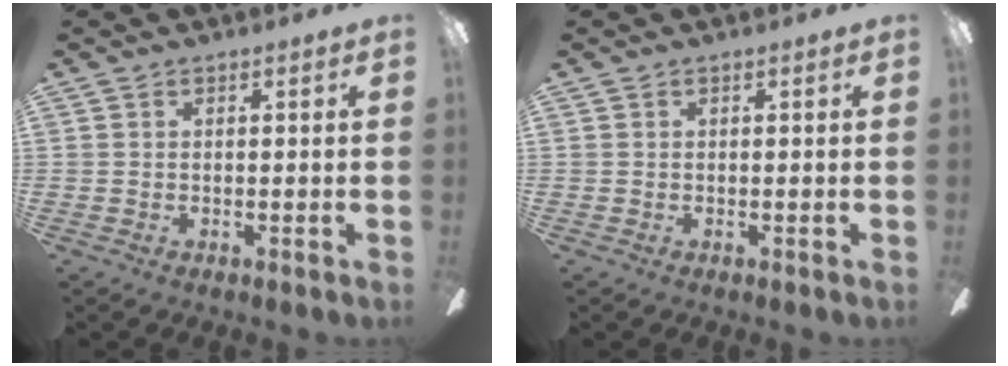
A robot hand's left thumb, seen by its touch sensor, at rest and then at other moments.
{"total": 0.0}